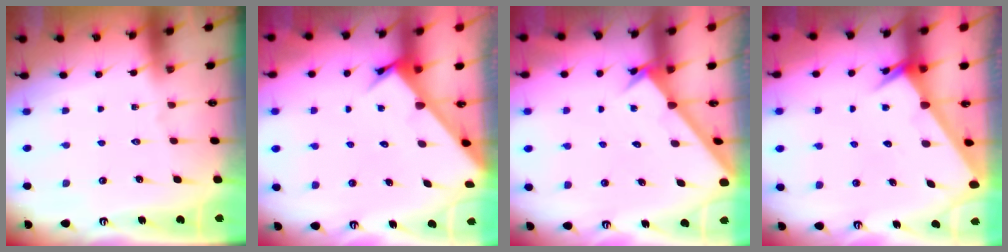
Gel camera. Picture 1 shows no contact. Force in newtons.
{"total": 3.6, "press": 3.6, "slide": 0.2}
{"total": 1.8, "press": 1.8, "slide": 0.2}
{"total": 2.5, "press": 2.5, "slide": 0.1}